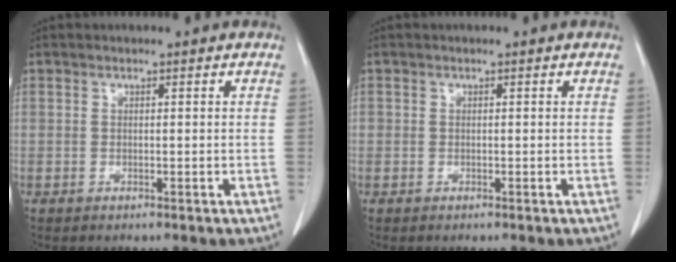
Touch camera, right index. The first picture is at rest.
{"total": 0.5, "force": [-0.3, 0.4, 0.1], "torque": [0.001, 0.004, -0.006]}